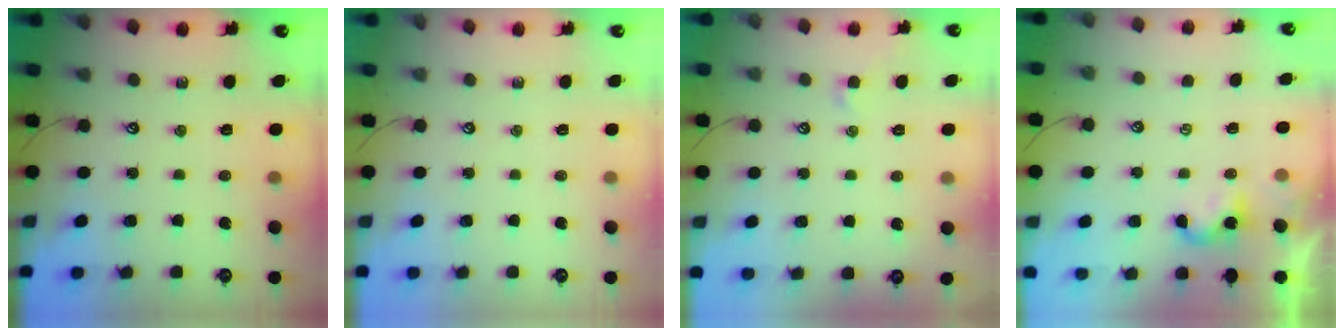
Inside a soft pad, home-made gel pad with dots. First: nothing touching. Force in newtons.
{"total": 0.0}
{"total": 0.0}
{"total": 2.8, "press": 2.7, "slide": 0.3}